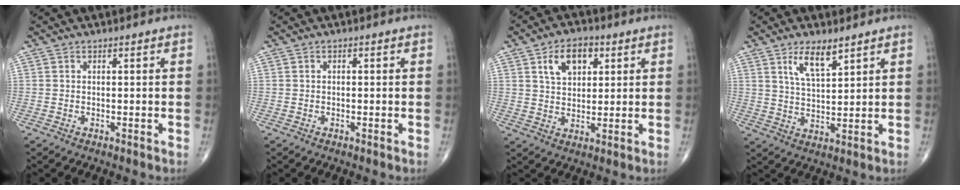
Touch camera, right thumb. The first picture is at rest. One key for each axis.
{"total": 0.0}
{"total": 8.3, "fx": 3.4, "fy": 5.1, "fz": 5.5, "tx": -0.071, "ty": -0.005, "tz": 0.056}
{"total": 6.7, "fx": 4.1, "fy": 2.1, "fz": 4.8, "tx": -0.081, "ty": -0.026, "tz": 0.080}